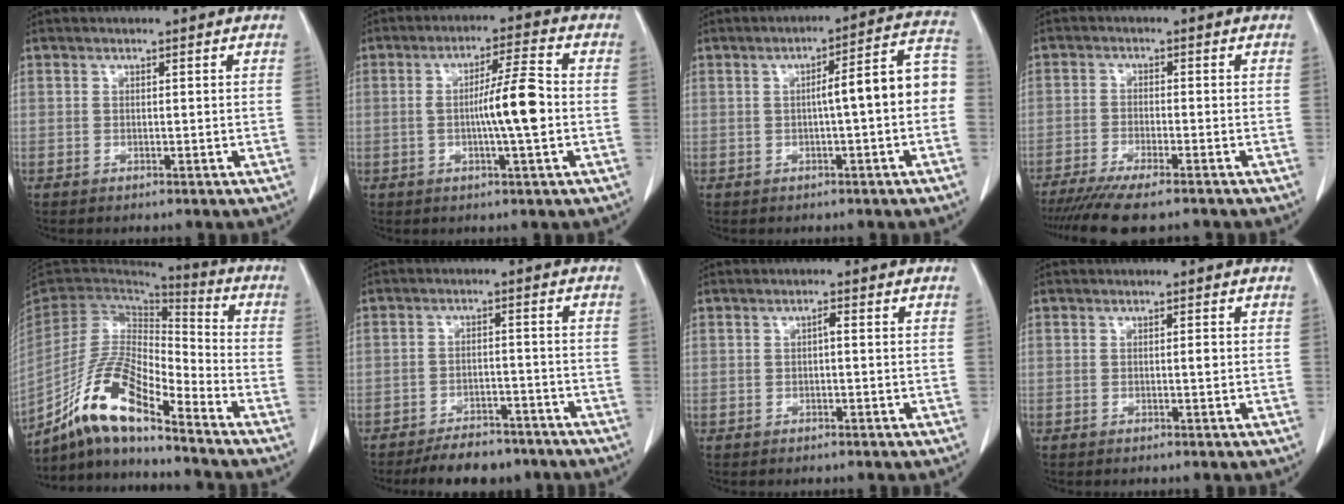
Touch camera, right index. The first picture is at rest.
{"total": 8.0, "force": [-0.9, 0.1, 7.9], "torque": [-0.133, 0.006, -0.018]}
{"total": 8.8, "force": [-0.8, 0.8, 8.7], "torque": [-0.110, 0.037, -0.017]}
{"total": 10.4, "force": [-8.6, 0.9, 5.8], "torque": [-0.087, -0.021, -0.135]}
{"total": 14.3, "force": [-10.0, 2.7, 9.8], "torque": [-0.192, 0.003, -0.185]}
{"total": 8.3, "force": [-7.1, 3.2, 2.9], "torque": [-0.035, 0.000, -0.104]}
{"total": 0.8, "force": [0.0, 0.2, 0.8], "torque": [-0.014, 0.002, -0.001]}
{"total": 0.8, "force": [0.0, 0.1, 0.8], "torque": [-0.009, 0.001, -0.001]}